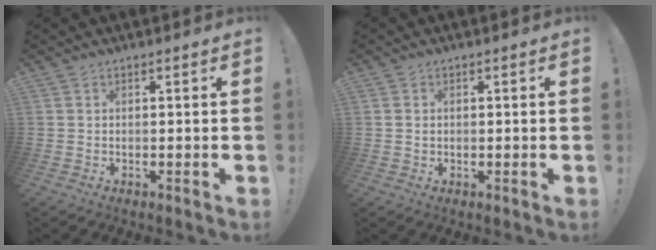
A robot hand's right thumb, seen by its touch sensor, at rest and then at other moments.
{"total": 0.8, "force": [0.0, 0.8, 0.2], "torque": [-0.007, 0.003, 0.001]}